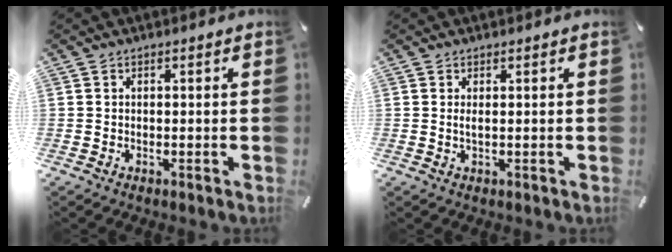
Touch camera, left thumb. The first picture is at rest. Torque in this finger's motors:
{"motor_torque": [0.43, 0.45, 0.20, -0.10, 0.00]}